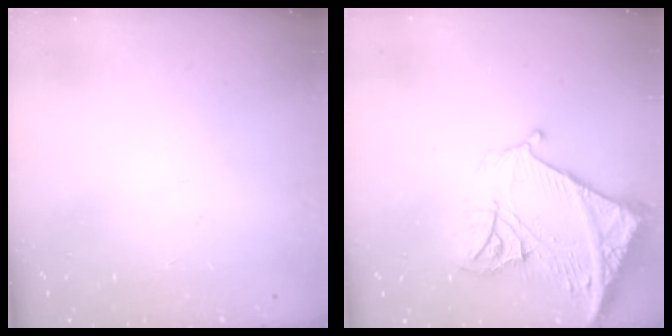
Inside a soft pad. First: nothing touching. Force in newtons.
{"total": 19.3, "press": 19.2, "slide": 2.2}